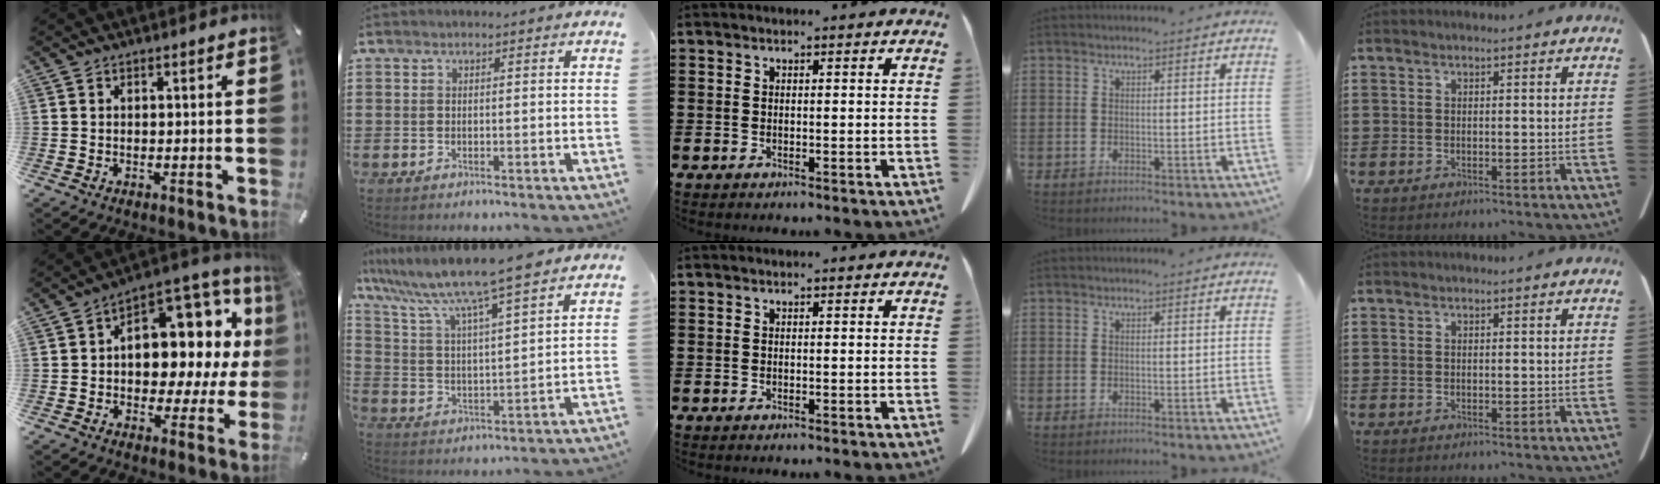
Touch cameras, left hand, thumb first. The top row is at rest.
{"thumb": {"total": 13.2, "force": [3.0, 9.2, 9.1], "torque": [-0.109, -0.042, 0.051]}, "index": {"total": 9.2, "force": [8.0, -0.3, 4.6], "torque": [-0.122, -0.047, 0.130]}}